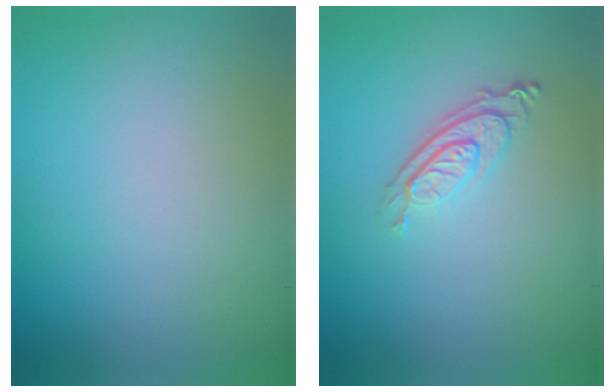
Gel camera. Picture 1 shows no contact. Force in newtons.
{"total": 2.9, "press": 2.0, "slide": 2.0}